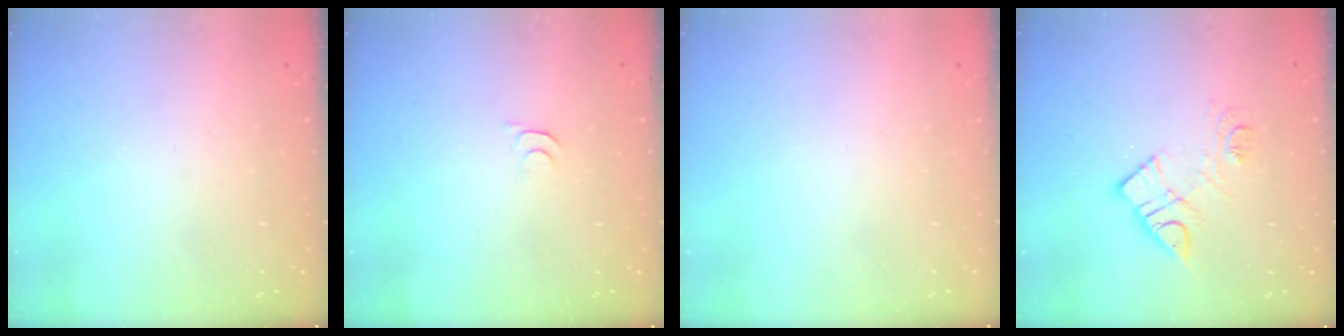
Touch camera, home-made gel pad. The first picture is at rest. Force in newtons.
{"total": 5.2, "press": 5.2, "slide": 0.6}
{"total": 1.6, "press": 1.5, "slide": 0.1}
{"total": 9.5, "press": 9.4, "slide": 0.6}